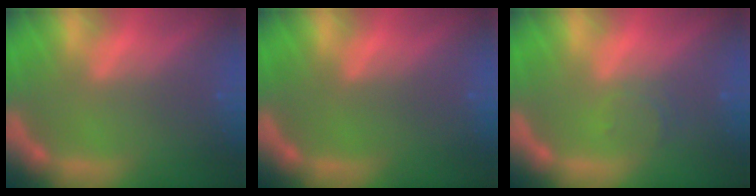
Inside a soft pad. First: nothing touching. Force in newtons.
{"total": 0.0}
{"total": 1.5}